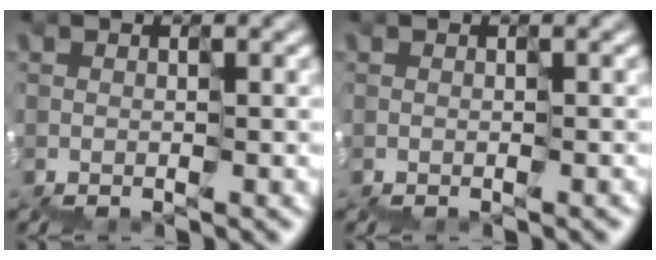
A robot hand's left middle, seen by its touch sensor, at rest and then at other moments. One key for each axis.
{"total": 0.6, "fx": -0.5, "fy": 0.0, "fz": 0.3, "tx": -0.001, "ty": -0.003, "tz": -0.002}